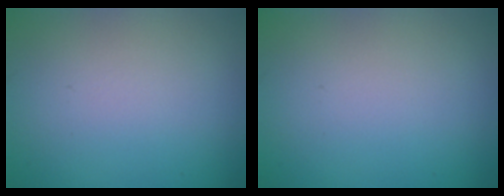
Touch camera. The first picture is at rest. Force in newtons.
{"total": 0.0}